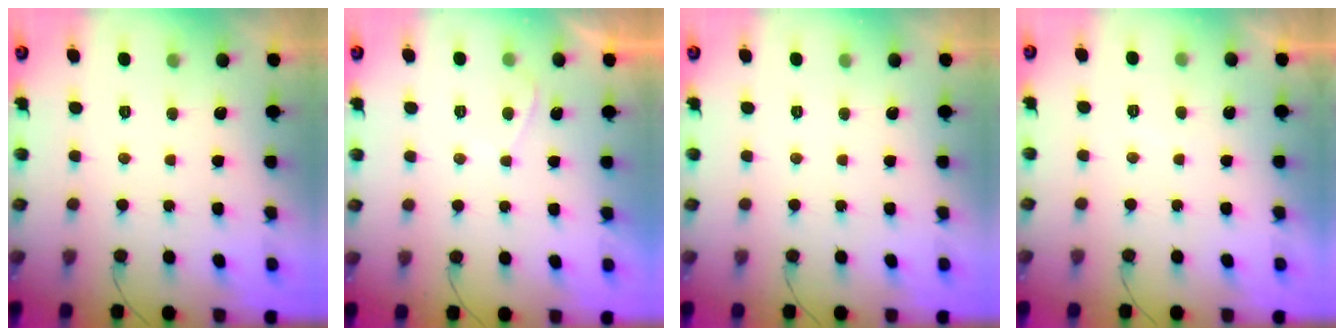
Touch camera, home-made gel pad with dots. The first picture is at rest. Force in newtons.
{"total": 0.8, "press": 0.7, "slide": 0.5}
{"total": 0.0}
{"total": 0.0}